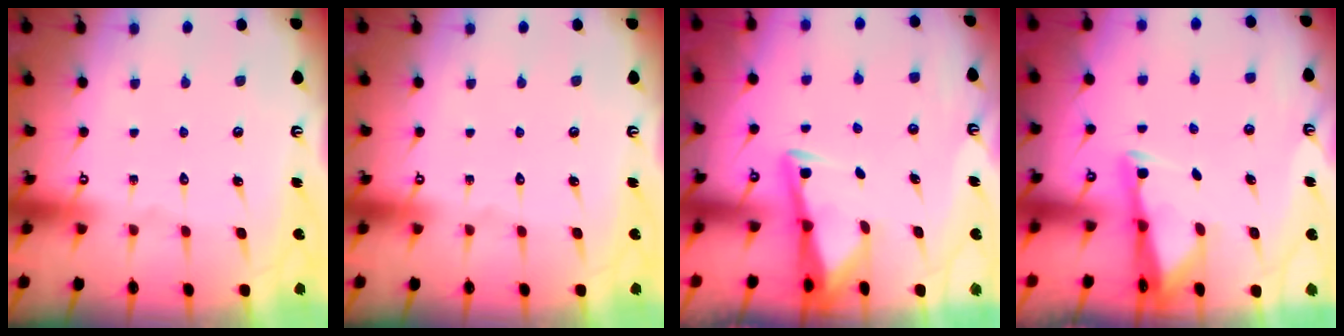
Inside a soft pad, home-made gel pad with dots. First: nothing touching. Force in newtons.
{"total": 0.0}
{"total": 3.0, "press": 2.9, "slide": 0.4}
{"total": 2.7, "press": 2.7, "slide": 0.4}